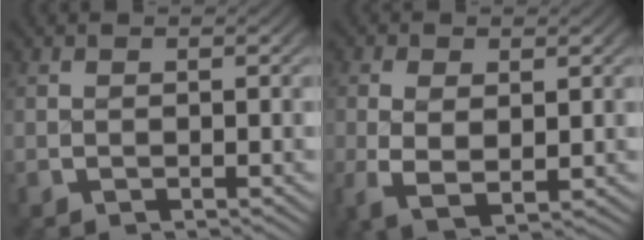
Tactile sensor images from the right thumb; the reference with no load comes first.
{"total": 3.9, "force": [-0.5, 2.4, 3.1], "torque": [-0.074, -0.027, 0.006]}